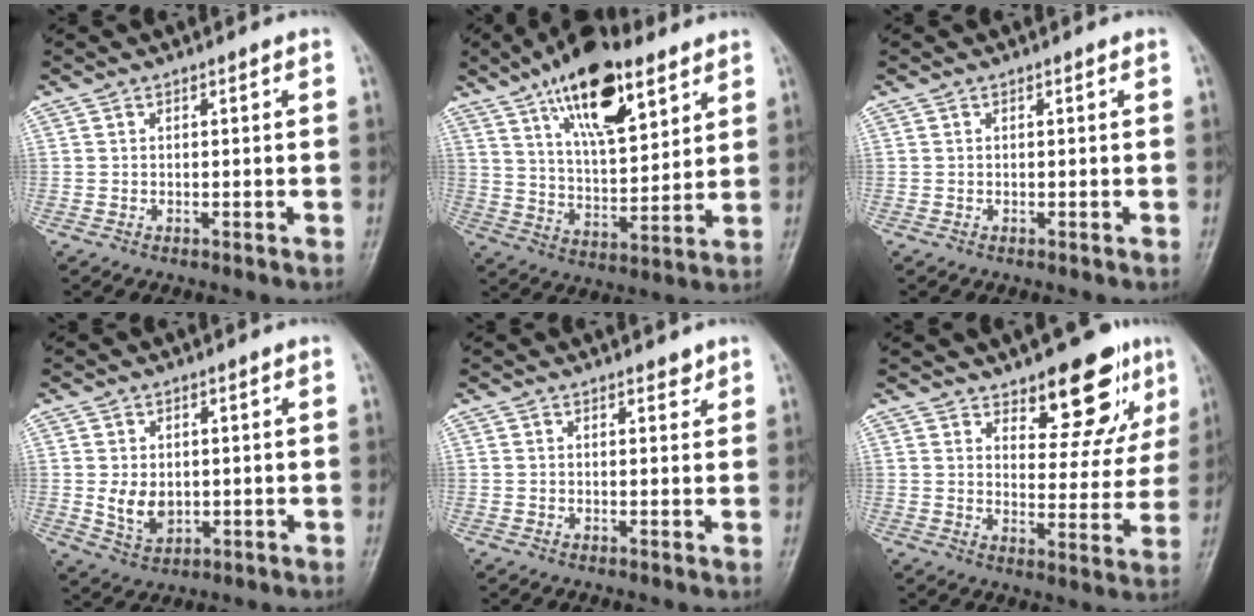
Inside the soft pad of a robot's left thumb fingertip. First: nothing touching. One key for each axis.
{"total": 17.6, "fx": 9.9, "fy": 7.3, "fz": 12.6, "tx": -0.173, "ty": -0.040, "tz": 0.170}
{"total": 0.0}
{"total": 5.7, "fx": -0.1, "fy": 4.2, "fz": 3.8, "tx": -0.047, "ty": -0.007, "tz": 0.010}
{"total": 1.4, "fx": 1.0, "fy": 0.7, "fz": 0.6, "tx": 0.004, "ty": -0.005, "tz": 0.011}
{"total": 13.1, "fx": 8.5, "fy": 5.6, "fz": 8.2, "tx": -0.052, "ty": -0.053, "tz": 0.121}